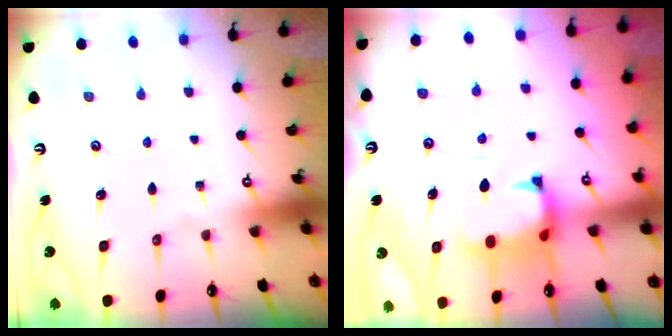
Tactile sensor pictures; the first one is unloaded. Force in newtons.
{"total": 2.3, "press": 2.0, "slide": 1.2}